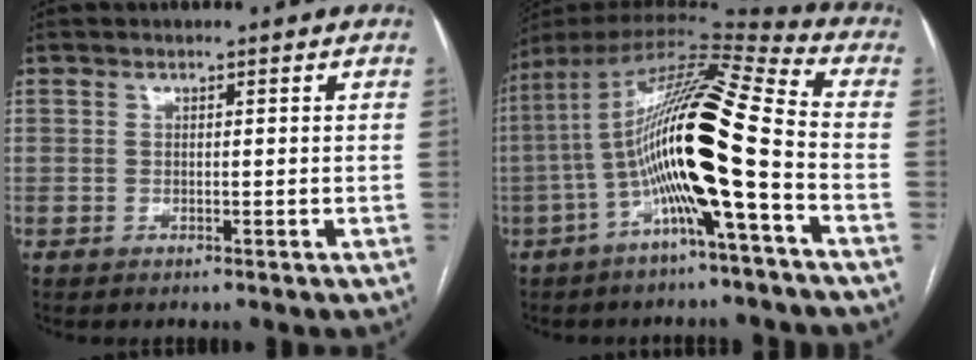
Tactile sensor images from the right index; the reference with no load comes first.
{"total": 18.9, "force": [-4.0, 0.6, 18.5], "torque": [-0.343, 0.021, -0.081]}